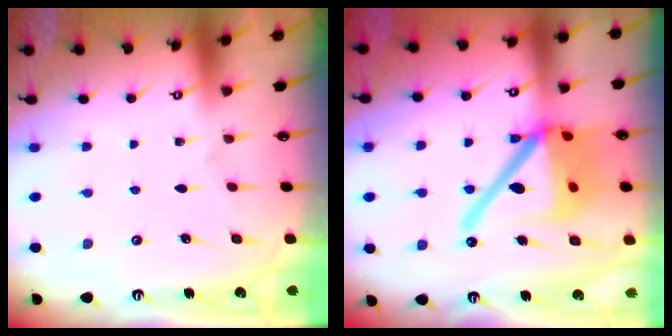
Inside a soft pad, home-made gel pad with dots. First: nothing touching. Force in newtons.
{"total": 20.7, "press": 20.6, "slide": 2.6}